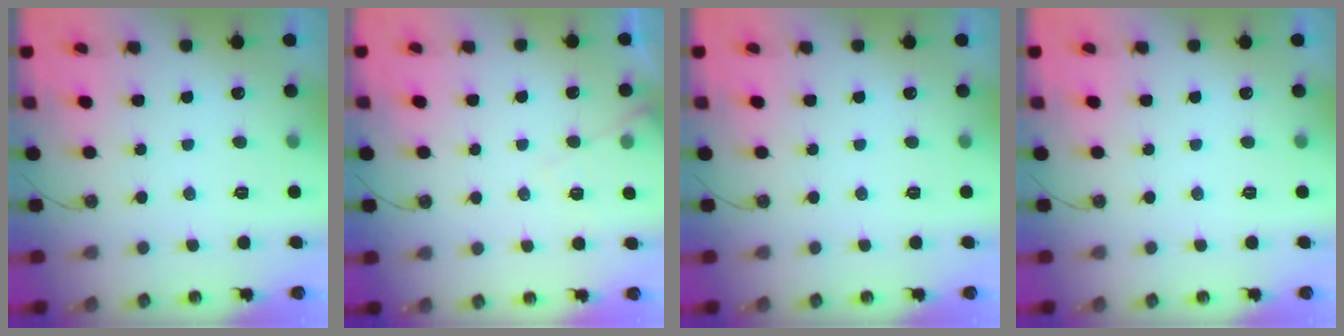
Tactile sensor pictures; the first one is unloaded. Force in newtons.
{"total": 5.7, "press": 5.7, "slide": 0.8}
{"total": 0.0}
{"total": 0.0}